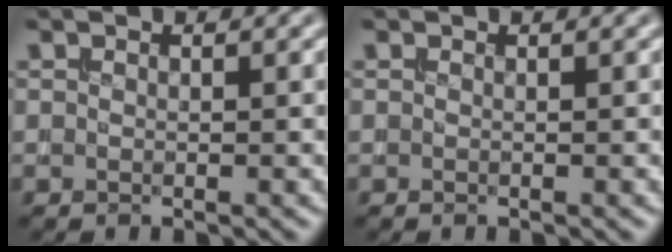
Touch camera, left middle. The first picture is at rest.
{"total": 0.0}